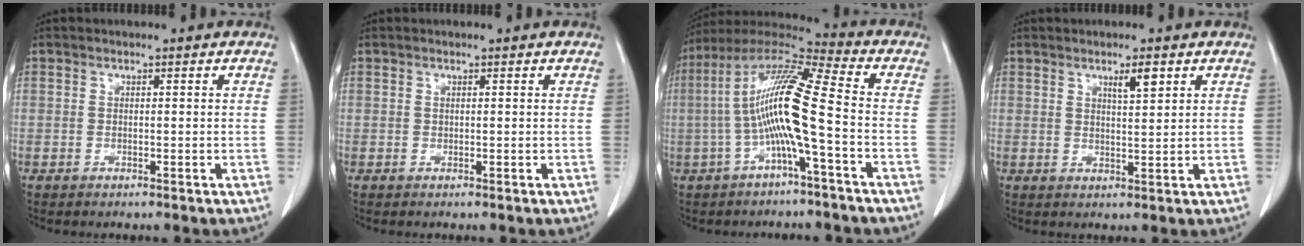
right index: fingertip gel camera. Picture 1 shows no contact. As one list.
[{"total": 0.0}, {"total": 12.8, "force": [-2.3, 0.1, 12.6], "torque": [-0.247, 0.024, -0.053]}, {"total": 3.0, "force": [1.8, 0.4, 2.4], "torque": [-0.041, -0.002, 0.030]}]